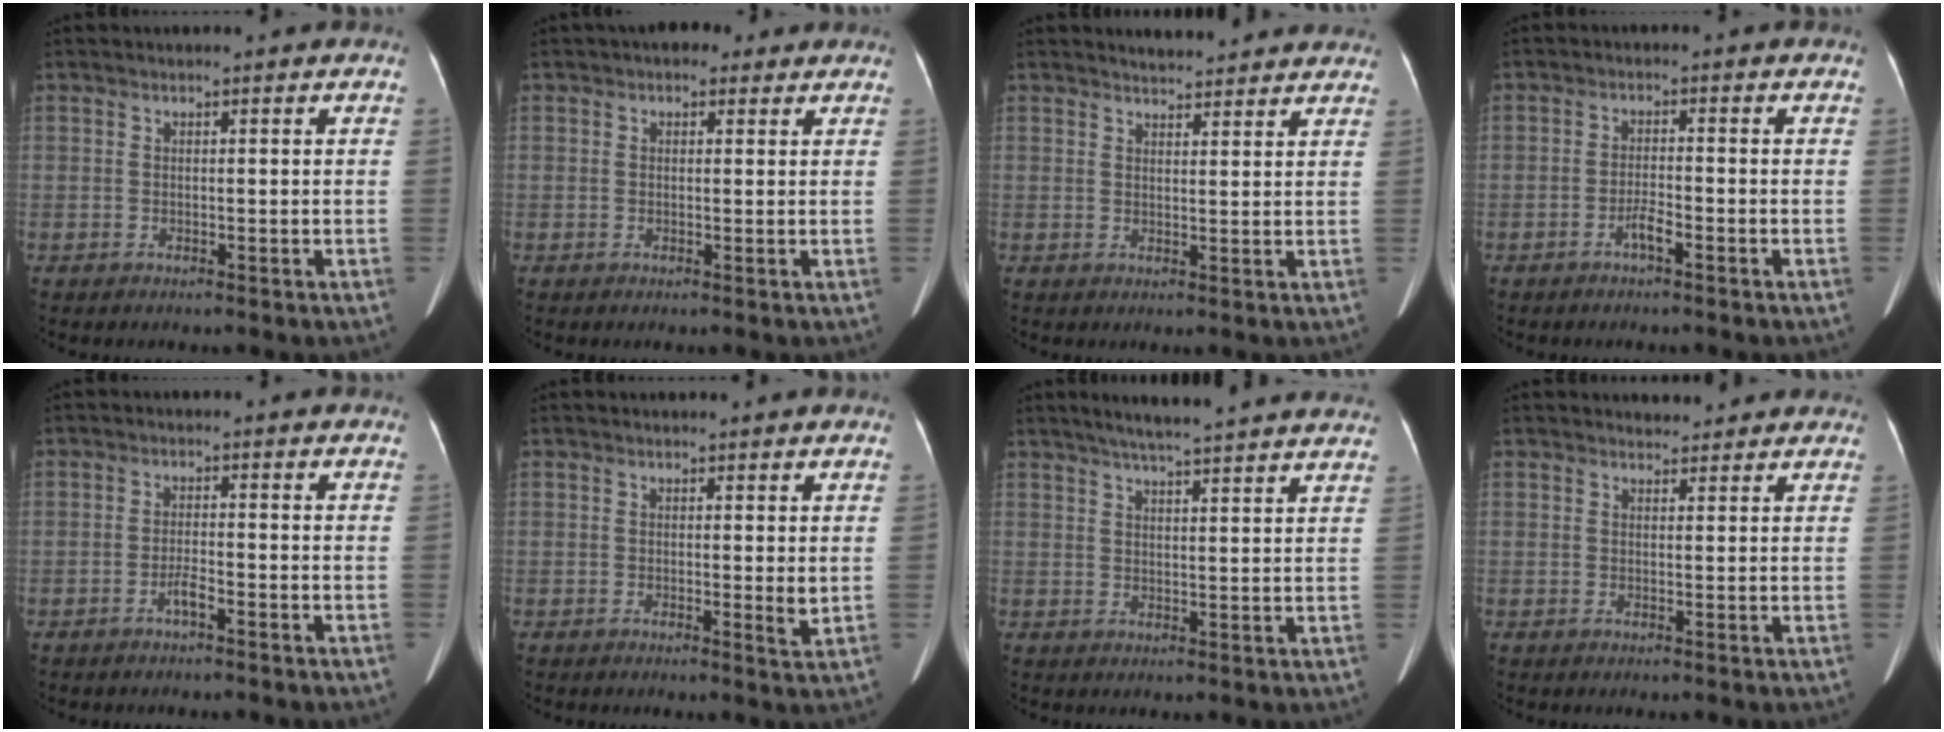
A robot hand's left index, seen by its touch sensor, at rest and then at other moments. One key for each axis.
{"total": 2.9, "fx": 1.8, "fy": 2.0, "fz": 1.2, "tx": -0.016, "ty": 0.018, "tz": 0.021}
{"total": 6.6, "fx": 6.3, "fy": 1.4, "fz": 1.6, "tx": -0.017, "ty": 0.013, "tz": 0.067}
{"total": 2.4, "fx": -1.5, "fy": 0.2, "fz": 1.8, "tx": -0.033, "ty": 0.001, "tz": -0.029}
{"total": 2.1, "fx": -1.3, "fy": 0.2, "fz": 1.6, "tx": -0.029, "ty": 0.002, "tz": -0.025}
{"total": 1.6, "fx": 0.4, "fy": 0.3, "fz": 1.6, "tx": -0.021, "ty": -0.005, "tz": 0.004}
{"total": 16.9, "fx": 15.1, "fy": 0.8, "fz": 7.4, "tx": -0.109, "ty": 0.018, "tz": 0.188}
{"total": 3.6, "fx": 3.3, "fy": 1.4, "fz": 0.3, "tx": 0.001, "ty": 0.011, "tz": 0.036}